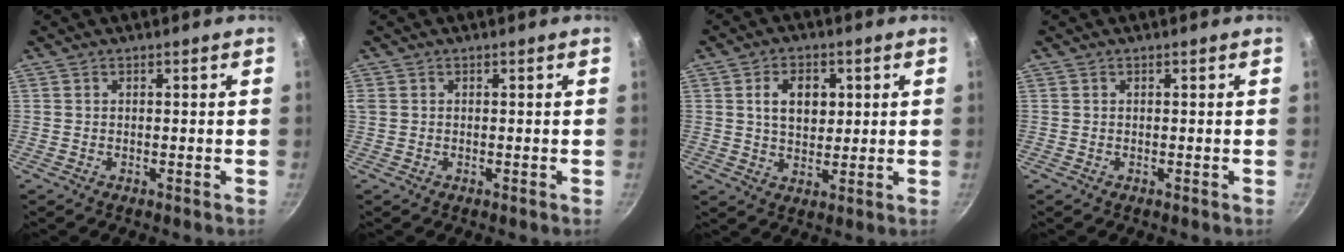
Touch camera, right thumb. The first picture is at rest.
{"total": 1.2, "force": [0.3, 1.0, 0.6], "torque": [-0.020, 0.007, 0.008]}
{"total": 7.6, "force": [2.0, 5.0, 5.4], "torque": [-0.062, -0.008, 0.035]}
{"total": 0.0}